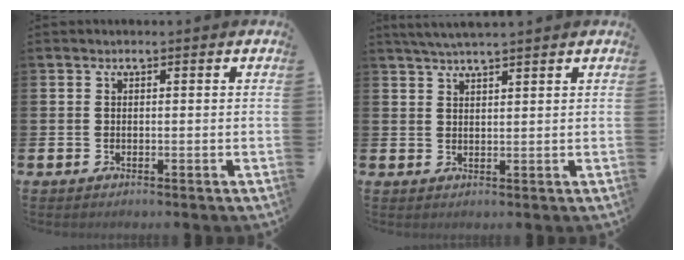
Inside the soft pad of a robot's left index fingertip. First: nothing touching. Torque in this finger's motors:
{"motor_torque": [-0.14, -0.58, 0.31, 0.13]}